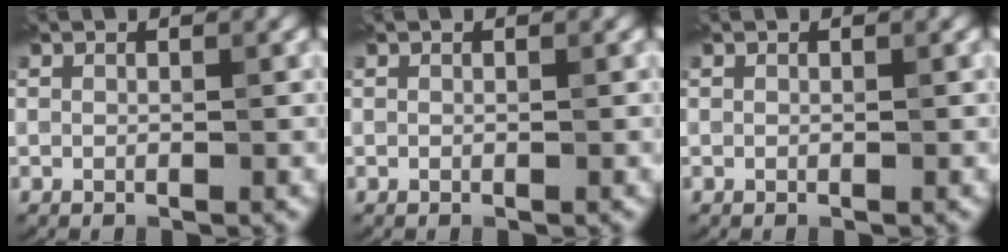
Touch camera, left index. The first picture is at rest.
{"total": 0.0}
{"total": 0.0}